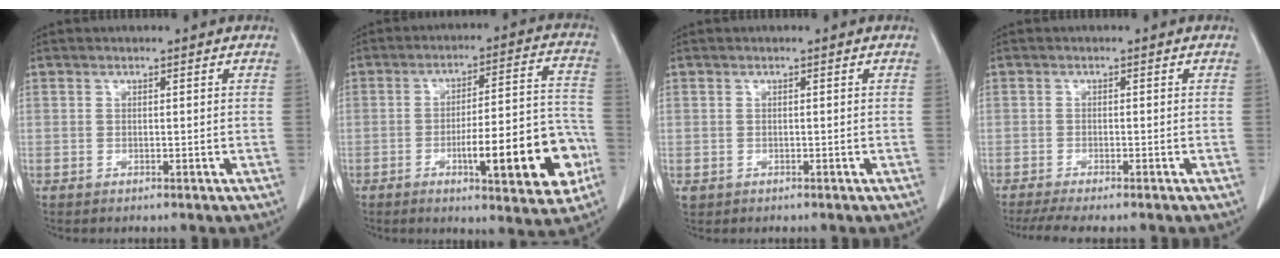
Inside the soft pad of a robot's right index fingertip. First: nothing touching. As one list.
[{"total": 16.1, "force": [-5.4, 2.9, 14.8], "torque": [-0.197, 0.014, -0.073]}, {"total": 0.9, "force": [-0.1, 0.9, 0.1], "torque": [0.000, 0.005, 0.003]}, {"total": 6.0, "force": [-5.0, 0.6, 3.3], "torque": [-0.047, -0.013, -0.078]}]